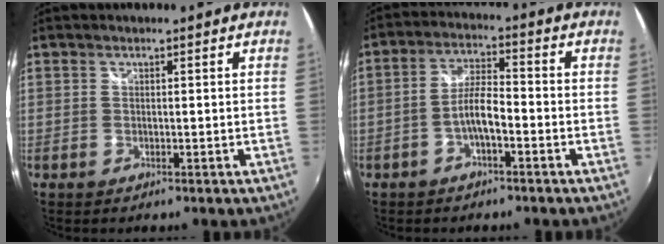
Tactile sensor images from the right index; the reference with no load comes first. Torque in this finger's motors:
{"motor_torque": [0.65, -0.38, 0.35, 0.12]}